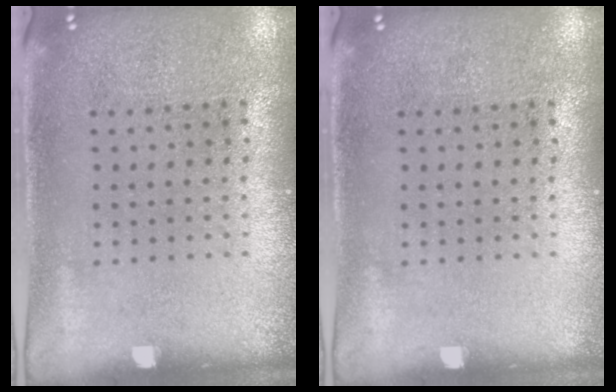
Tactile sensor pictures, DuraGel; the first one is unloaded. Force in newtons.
{"total": 0.0}